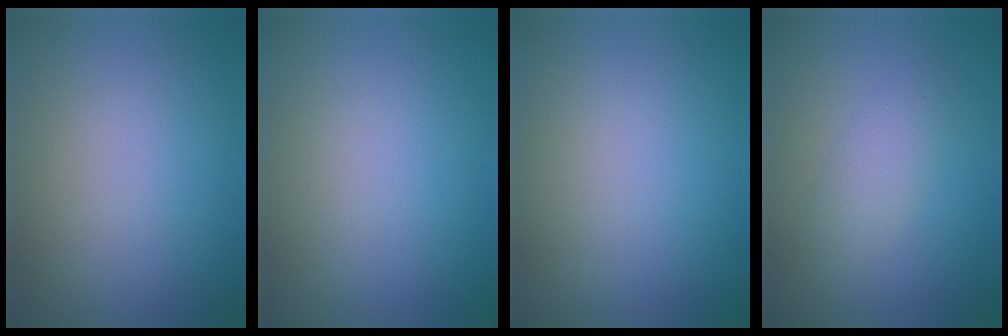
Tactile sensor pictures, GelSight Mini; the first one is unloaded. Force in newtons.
{"total": 0.0}
{"total": 0.0}
{"total": 2.7, "press": 2.7, "slide": 0.2}